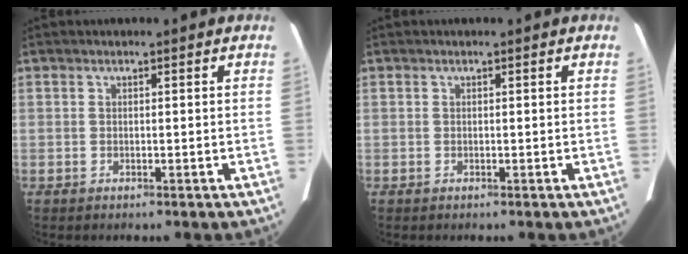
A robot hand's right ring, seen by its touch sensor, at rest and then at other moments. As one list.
[{"total": 0.0}]